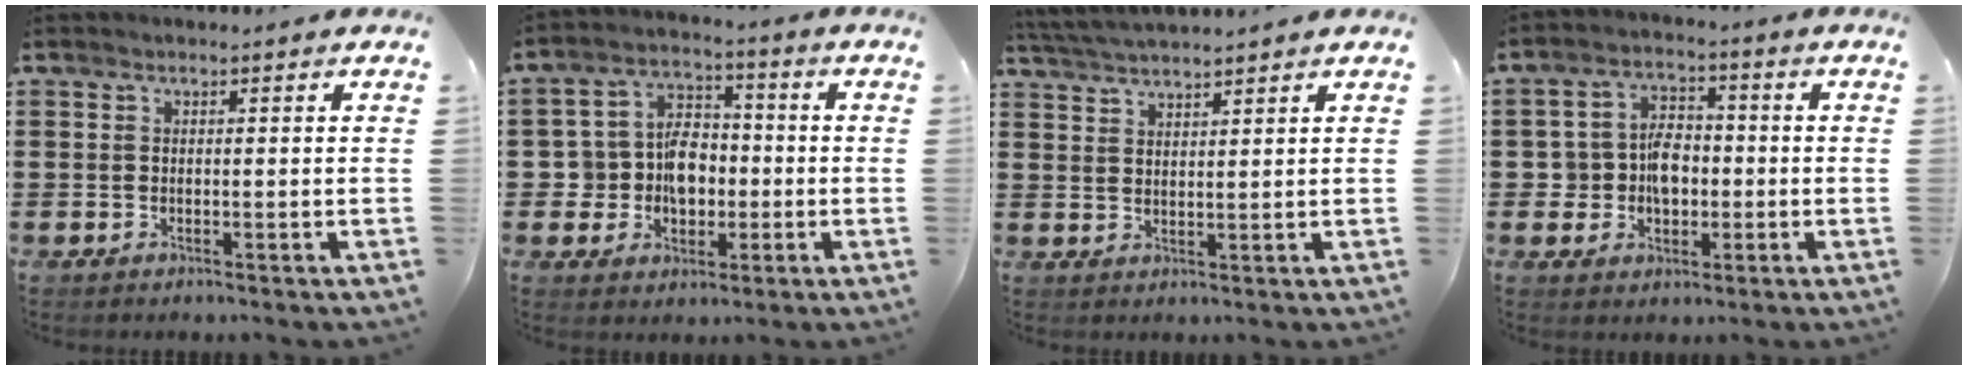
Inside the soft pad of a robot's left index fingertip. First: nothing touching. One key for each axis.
{"total": 7.4, "fx": -1.0, "fy": 6.4, "fz": 3.7, "tx": -0.091, "ty": 0.016, "tz": -0.017}
{"total": 3.3, "fx": 3.2, "fy": -0.3, "fz": 0.7, "tx": -0.024, "ty": -0.007, "tz": 0.059}
{"total": 5.4, "fx": -0.8, "fy": 4.3, "fz": 3.1, "tx": -0.068, "ty": 0.011, "tz": -0.017}